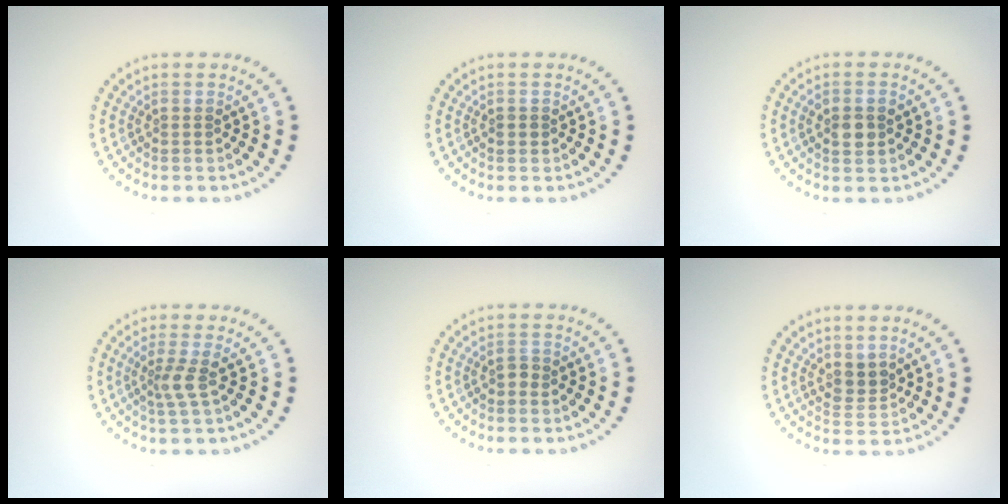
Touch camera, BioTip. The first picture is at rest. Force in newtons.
{"total": 0.8, "press": 0.8, "slide": 0.2}
{"total": 2.5, "press": 2.5, "slide": 0.2}
{"total": 2.0, "press": 1.3, "slide": 1.5}
{"total": 0.7, "press": 0.7, "slide": 0.1}
{"total": 2.0, "press": 1.6, "slide": 1.2}